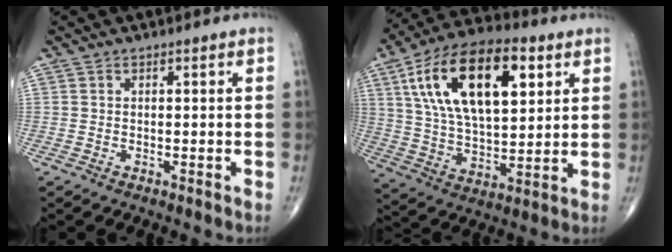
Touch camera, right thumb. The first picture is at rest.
{"total": 22.6, "force": [8.1, 10.8, 18.2], "torque": [-0.308, -0.008, 0.139]}